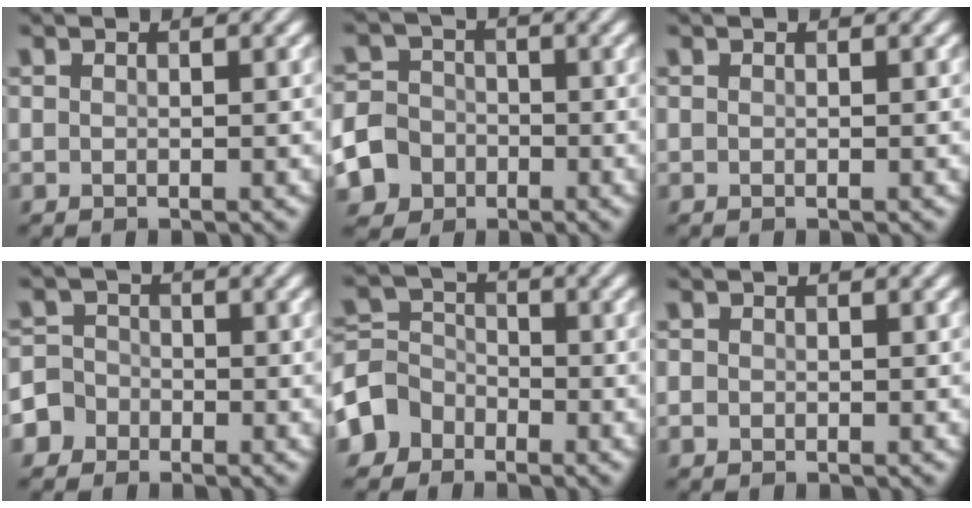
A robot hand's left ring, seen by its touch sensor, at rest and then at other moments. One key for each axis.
{"total": 6.3, "fx": -3.1, "fy": 5.3, "fz": 1.4, "tx": -0.014, "ty": -0.013, "tz": -0.076}
{"total": 0.0}
{"total": 3.5, "fx": -1.9, "fy": 2.9, "fz": 0.4, "tx": 0.015, "ty": 0.001, "tz": -0.045}
{"total": 4.1, "fx": -2.4, "fy": 3.2, "fz": 0.7, "tx": -0.010, "ty": 0.012, "tz": -0.061}
{"total": 0.6, "fx": -0.2, "fy": 0.5, "fz": 0.2, "tx": -0.001, "ty": -0.004, "tz": -0.005}